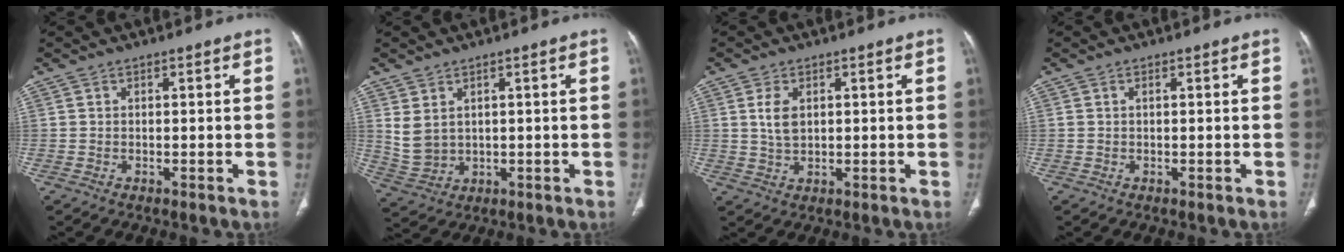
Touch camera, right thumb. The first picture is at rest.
{"total": 5.2, "force": [1.8, 3.8, 3.1], "torque": [-0.058, -0.010, 0.056]}
{"total": 4.1, "force": [1.1, 2.5, 3.1], "torque": [-0.057, -0.004, 0.027]}
{"total": 0.5, "force": [0.1, 0.2, 0.5], "torque": [-0.014, 0.002, 0.003]}